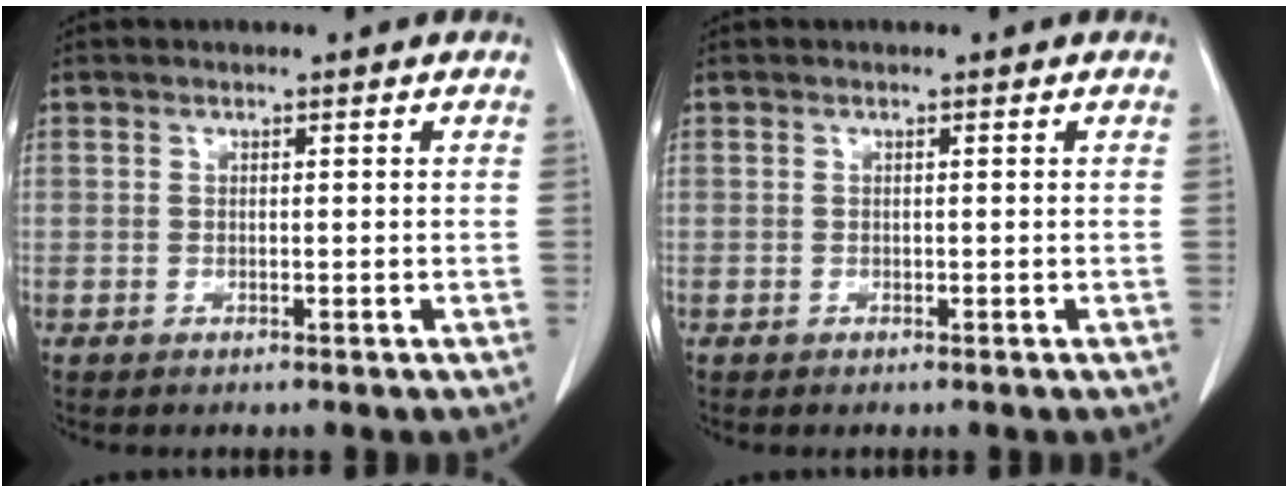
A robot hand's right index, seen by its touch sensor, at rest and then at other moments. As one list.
[{"total": 0.0}]